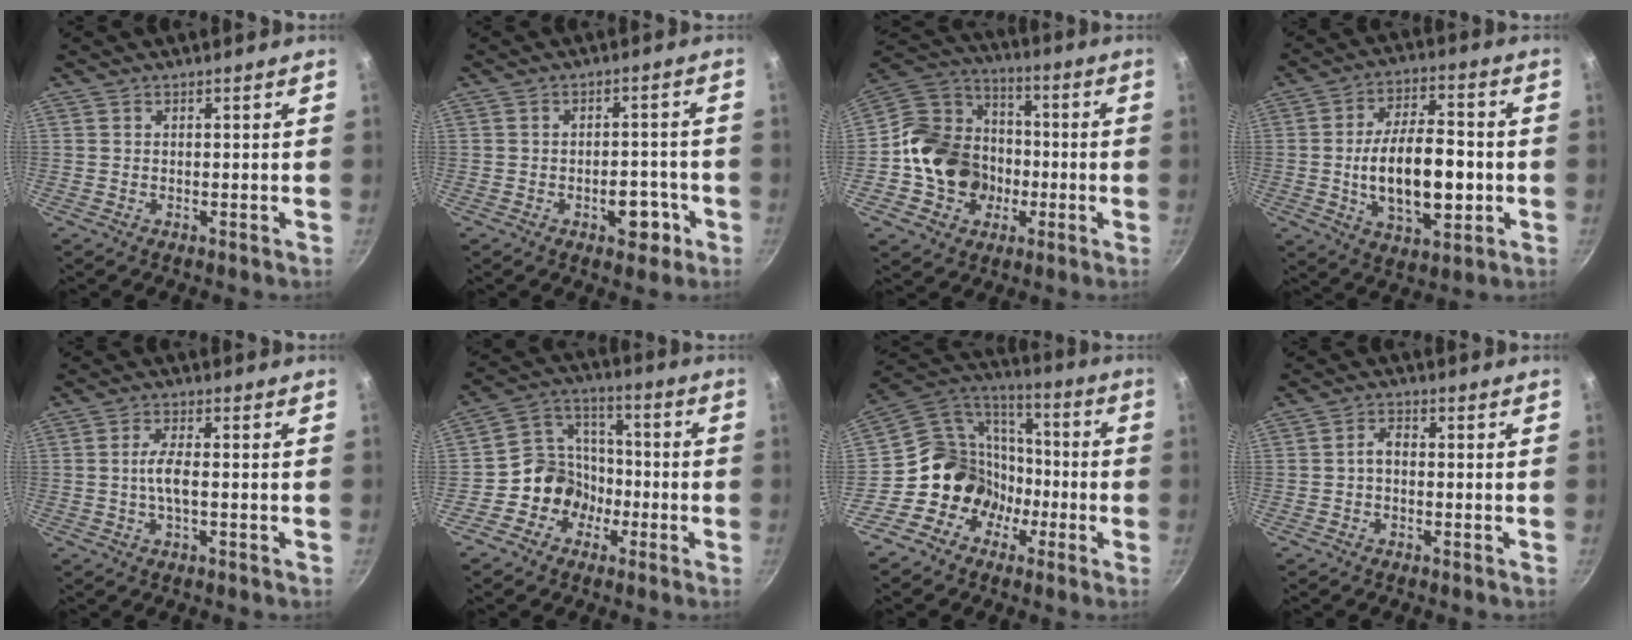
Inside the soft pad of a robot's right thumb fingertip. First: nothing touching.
{"total": 5.8, "force": [-2.6, 3.4, 4.0], "torque": [-0.028, 0.020, -0.030]}
{"total": 17.2, "force": [-3.2, 14.9, 7.9], "torque": [-0.112, 0.043, -0.058]}
{"total": 16.7, "force": [-2.0, 8.2, 14.4], "torque": [-0.220, 0.016, -0.028]}
{"total": 4.1, "force": [-0.6, 1.2, 3.8], "torque": [-0.086, 0.007, -0.015]}
{"total": 10.0, "force": [-3.9, 8.8, 2.9], "torque": [0.005, 0.057, -0.084]}
{"total": 14.5, "force": [-5.4, 12.7, 4.8], "torque": [-0.017, 0.067, -0.107]}
{"total": 2.7, "force": [-0.6, 1.7, 2.0], "torque": [-0.034, 0.015, -0.016]}